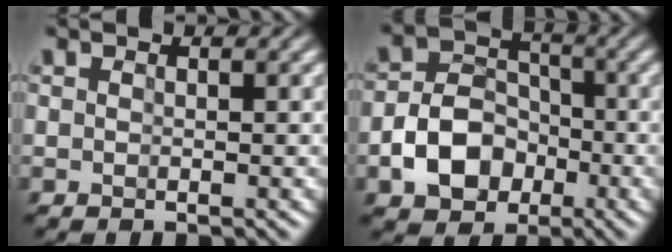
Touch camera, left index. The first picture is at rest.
{"total": 5.7, "force": [-2.3, 4.1, 3.2], "torque": [-0.059, 0.002, -0.040]}